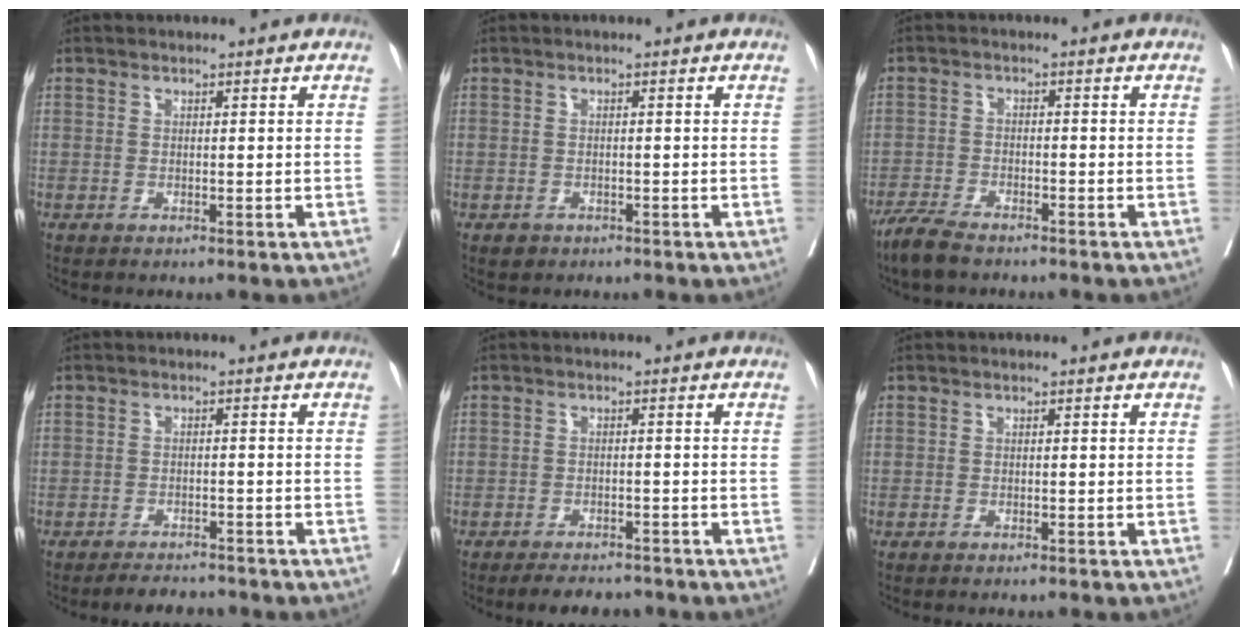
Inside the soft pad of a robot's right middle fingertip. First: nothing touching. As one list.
[{"total": 1.3, "force": [-0.8, 1.0, 0.1], "torque": [-0.003, 0.003, -0.009]}, {"total": 5.0, "force": [-4.3, 1.2, 2.4], "torque": [-0.048, -0.008, -0.079]}, {"total": 3.1, "force": [-3.0, 0.8, 0.4], "torque": [-0.006, -0.006, -0.047]}, {"total": 4.6, "force": [-4.1, 1.6, 1.4], "torque": [-0.016, -0.003, -0.059]}, {"total": 0.5, "force": [-0.5, 0.1, 0.2], "torque": [-0.006, -0.002, -0.008]}]